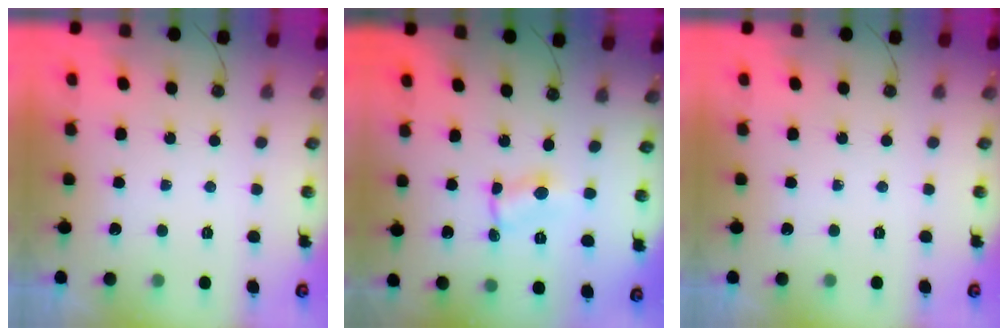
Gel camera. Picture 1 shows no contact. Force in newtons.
{"total": 0.8, "press": 0.6, "slide": 0.5}
{"total": 0.0}